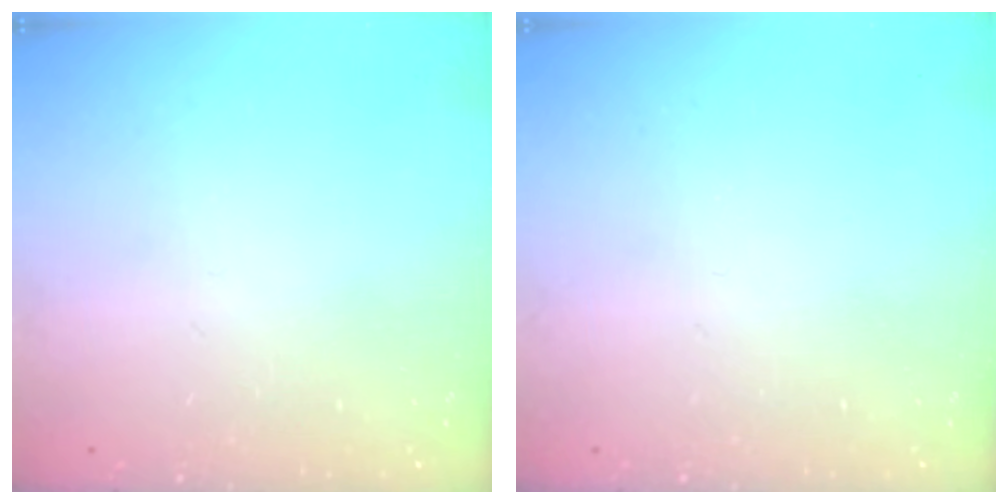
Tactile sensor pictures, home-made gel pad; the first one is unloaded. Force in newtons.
{"total": 0.0}